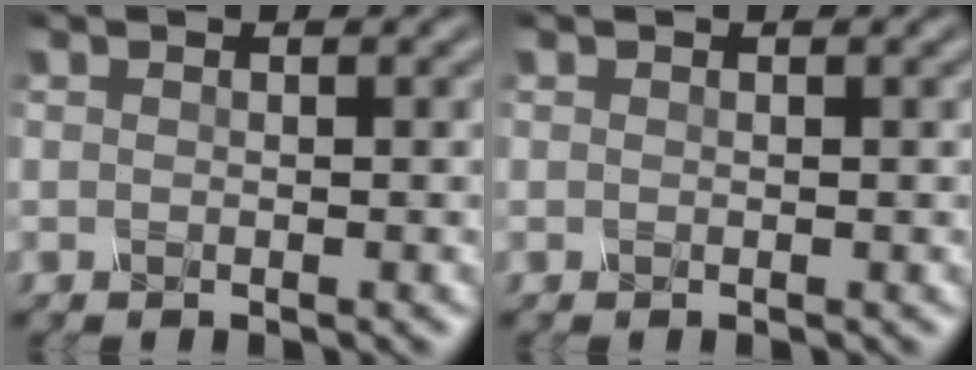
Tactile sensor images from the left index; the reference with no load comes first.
{"total": 0.0}